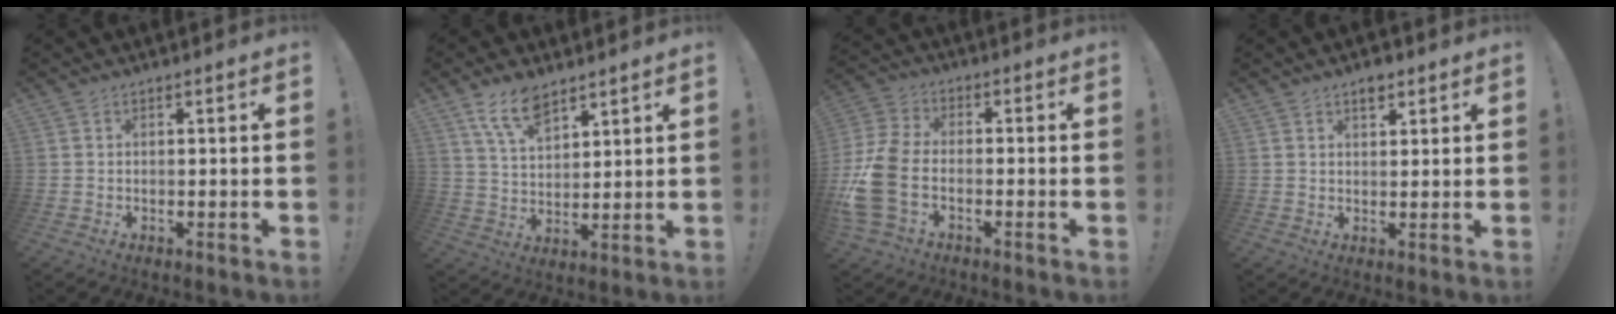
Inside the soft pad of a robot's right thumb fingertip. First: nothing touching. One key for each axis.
{"total": 10.3, "fx": 7.2, "fy": 4.8, "fz": 5.6, "tx": -0.112, "ty": -0.028, "tz": 0.138}
{"total": 13.0, "fx": -4.6, "fy": 8.0, "fz": 9.2, "tx": -0.200, "ty": 0.028, "tz": -0.076}
{"total": 3.6, "fx": 2.2, "fy": 2.2, "fz": 1.9, "tx": -0.017, "ty": -0.009, "tz": 0.036}